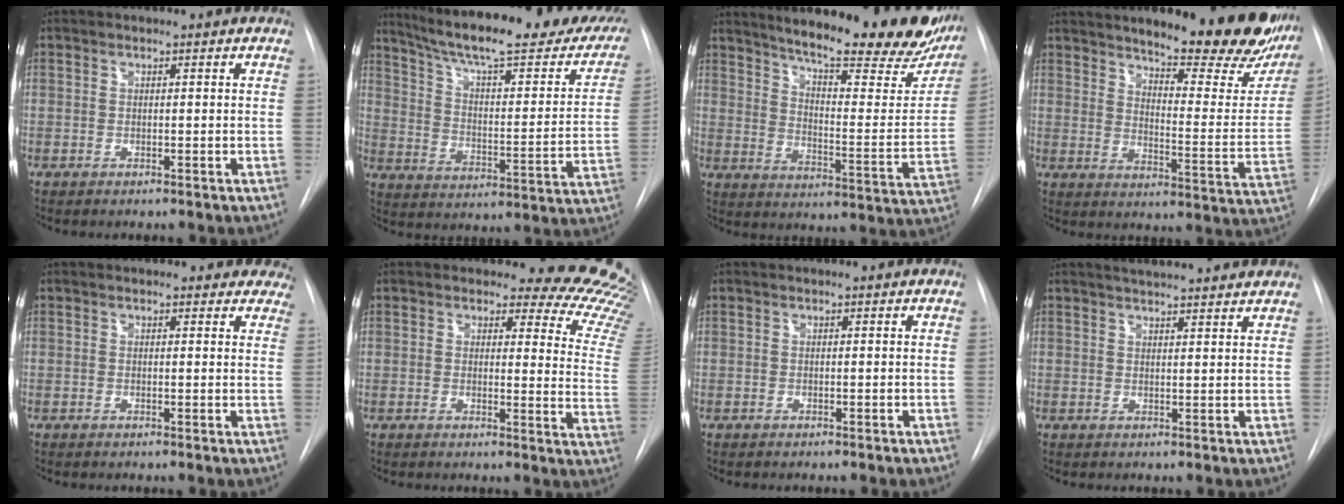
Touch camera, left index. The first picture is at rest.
{"total": 30.0, "force": [24.4, 5.7, 16.5], "torque": [-0.246, -0.047, 0.315]}
{"total": 27.1, "force": [21.6, 5.0, 15.6], "torque": [-0.220, -0.059, 0.272]}
{"total": 23.1, "force": [18.3, 4.6, 13.2], "torque": [-0.180, -0.058, 0.228]}
{"total": 6.7, "force": [6.0, 2.8, 1.2], "torque": [0.020, -0.008, 0.039]}
{"total": 15.5, "force": [14.8, 3.8, 2.5], "torque": [0.017, -0.140, 0.115]}
{"total": 0.0}
{"total": 10.7, "force": [9.7, 0.8, 4.4], "torque": [-0.062, 0.013, 0.115]}